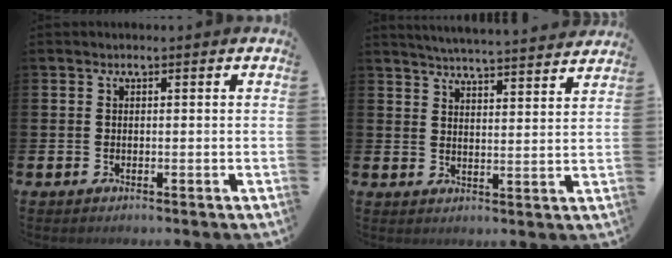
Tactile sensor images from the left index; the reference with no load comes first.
{"total": 5.2, "force": [5.2, -0.4, 0.6], "torque": [-0.025, -0.038, 0.090]}